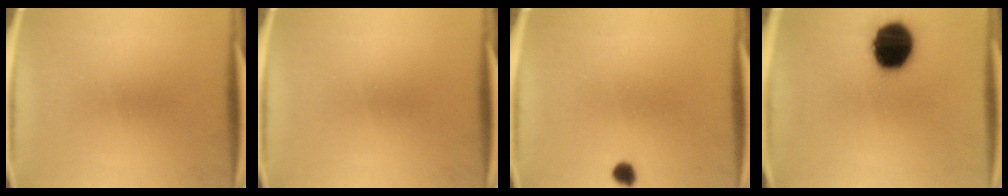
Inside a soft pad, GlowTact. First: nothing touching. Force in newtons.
{"total": 0.0}
{"total": 2.0}
{"total": 18.6}